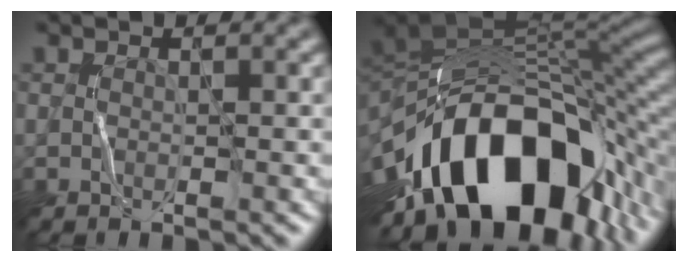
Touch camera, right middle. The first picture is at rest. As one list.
[{"total": 16.1, "force": [-6.5, 9.3, 11.4], "torque": [-0.181, 0.018, -0.106]}]